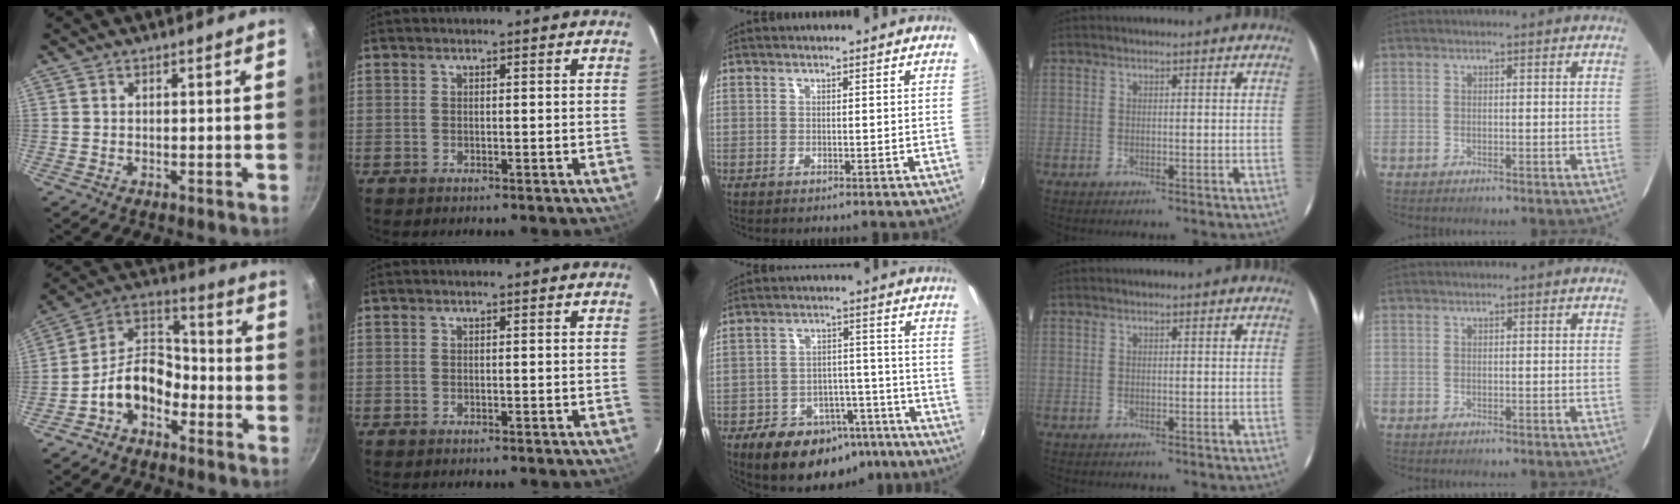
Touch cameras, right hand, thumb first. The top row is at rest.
{"thumb": {"total": 11.3, "force": [-5.4, 7.5, 6.5], "torque": [-0.083, 0.068, -0.122]}, "middle": {"total": 16.9, "force": [-11.2, 10.0, 7.6], "torque": [-0.147, 0.026, -0.141]}}